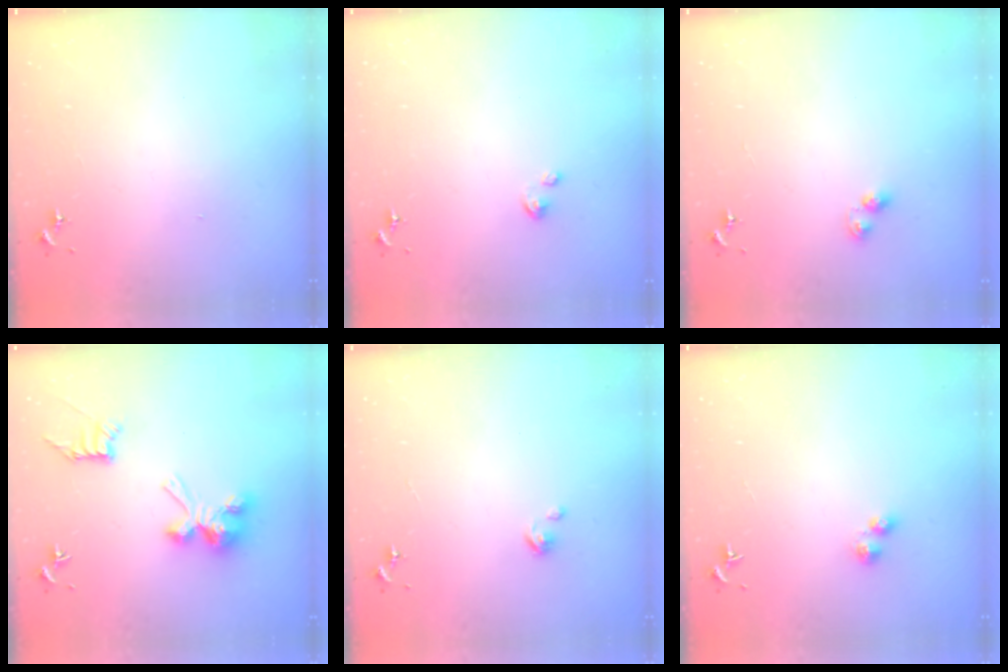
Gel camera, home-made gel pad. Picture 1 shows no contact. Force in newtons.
{"total": 3.8, "press": 3.8, "slide": 0.4}
{"total": 4.7, "press": 4.5, "slide": 1.3}
{"total": 11.2, "press": 11.2, "slide": 0.4}
{"total": 2.7, "press": 2.7, "slide": 0.3}
{"total": 3.9, "press": 3.9, "slide": 0.5}